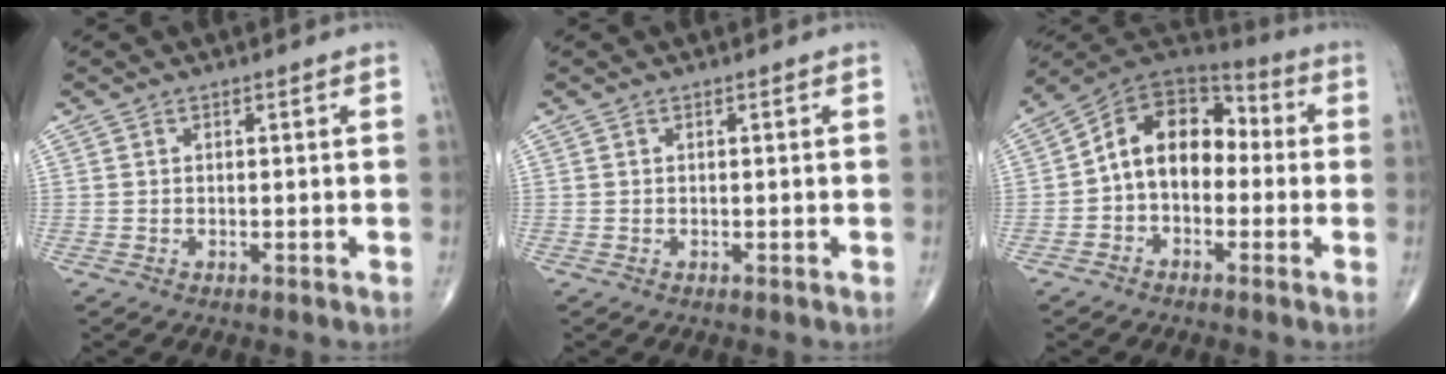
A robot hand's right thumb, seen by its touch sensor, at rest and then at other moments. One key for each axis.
{"total": 0.0}
{"total": 13.1, "fx": -0.7, "fy": 9.2, "fz": 9.3, "tx": -0.118, "ty": 0.049, "tz": -0.030}